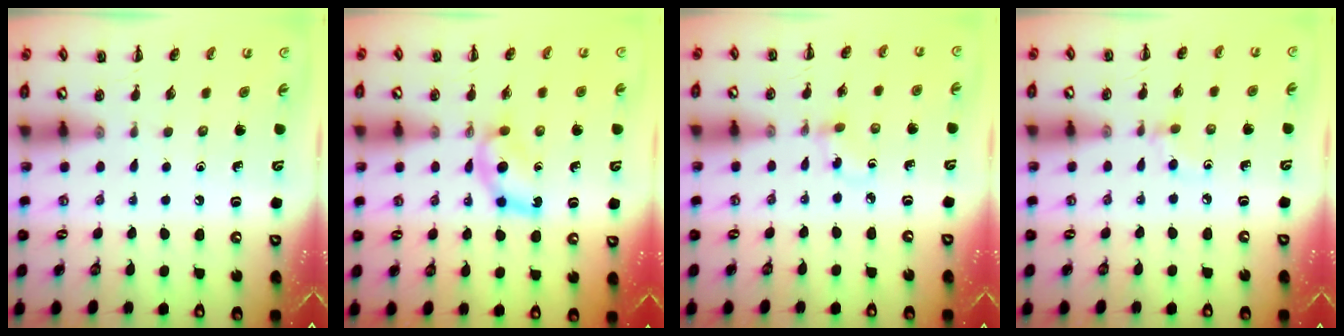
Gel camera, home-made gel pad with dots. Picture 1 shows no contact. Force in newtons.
{"total": 5.6, "press": 5.4, "slide": 1.5}
{"total": 2.3, "press": 2.0, "slide": 1.1}
{"total": 4.0, "press": 3.7, "slide": 1.4}